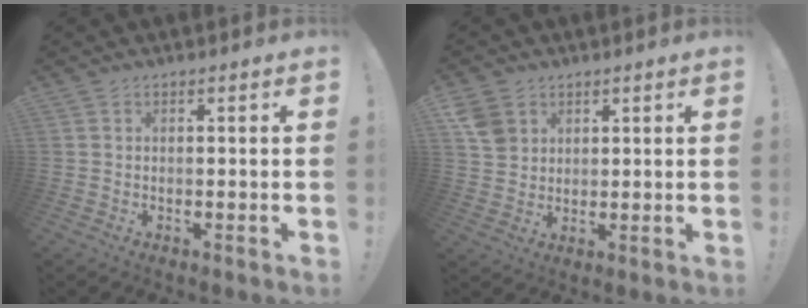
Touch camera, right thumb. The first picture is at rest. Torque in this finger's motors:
{"motor_torque": [-0.84, 0.71, 0.17, 0.29, -0.01]}